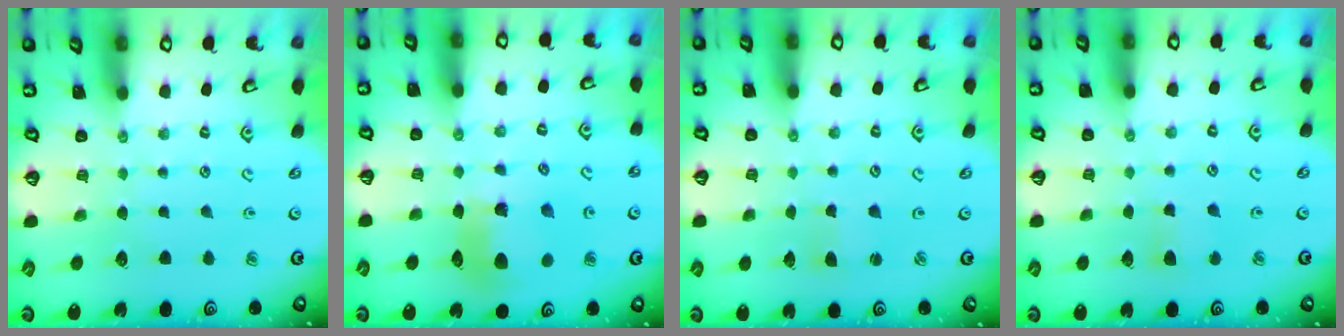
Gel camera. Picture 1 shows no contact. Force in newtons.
{"total": 9.0, "press": 8.9, "slide": 1.1}
{"total": 1.5, "press": 1.5, "slide": 0.2}
{"total": 4.4, "press": 4.4, "slide": 0.7}